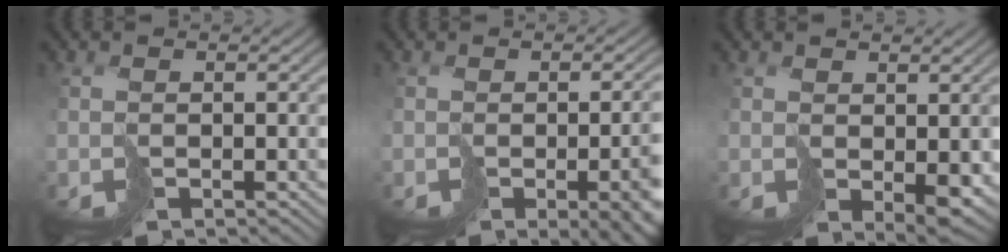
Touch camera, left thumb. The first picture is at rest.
{"total": 10.7, "force": [-4.0, 4.3, 9.0], "torque": [-0.087, -0.024, -0.028]}
{"total": 3.5, "force": [0.0, 2.2, 2.8], "torque": [-0.052, -0.018, 0.011]}